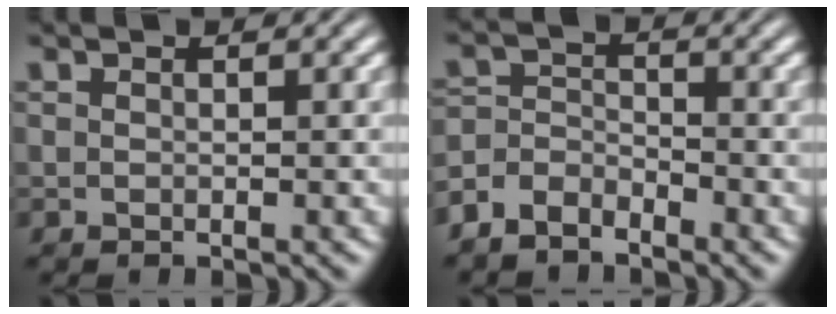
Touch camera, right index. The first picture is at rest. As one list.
[{"total": 4.2, "force": [-2.7, 2.9, 1.3], "torque": [-0.017, -0.016, -0.048]}]